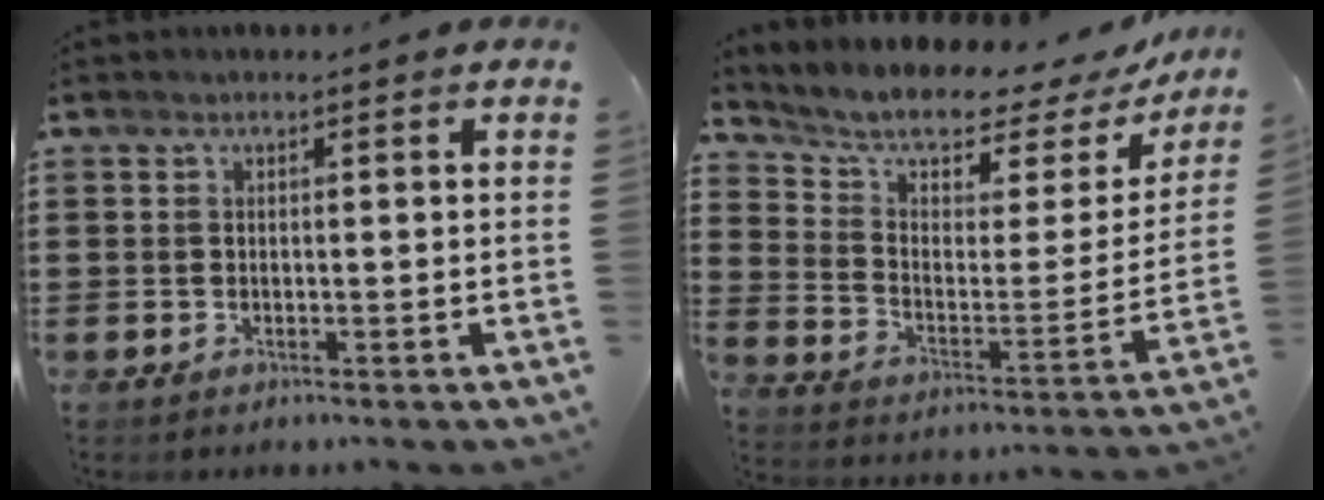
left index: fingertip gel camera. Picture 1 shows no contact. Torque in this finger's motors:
{"motor_torque": [2.14, 0.00, 0.34, 0.08]}